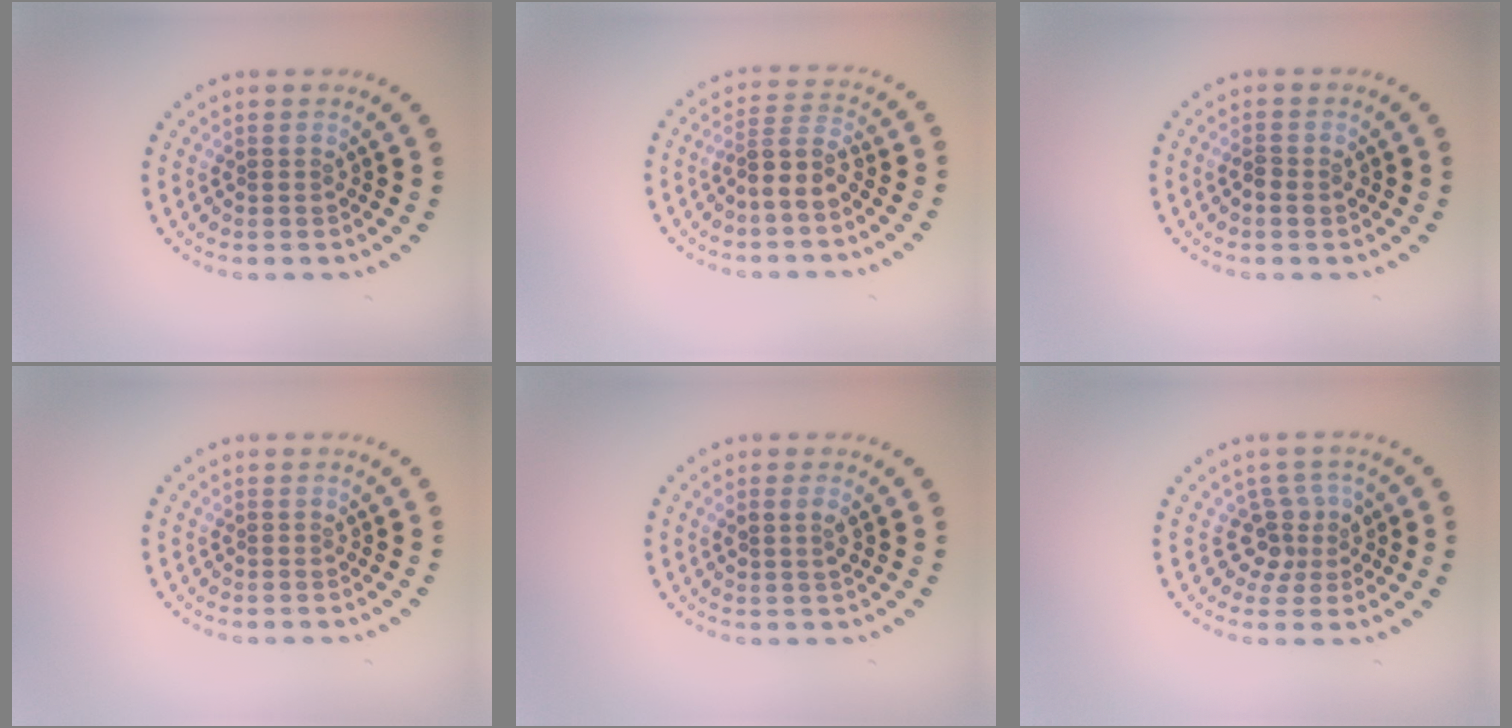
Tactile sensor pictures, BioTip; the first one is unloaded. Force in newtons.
{"total": 2.8, "press": 2.3, "slide": 1.6}
{"total": 1.1, "press": 1.1, "slide": 0.3}
{"total": 0.0}
{"total": 1.3, "press": 1.3, "slide": 0.3}
{"total": 2.8, "press": 2.0, "slide": 2.0}